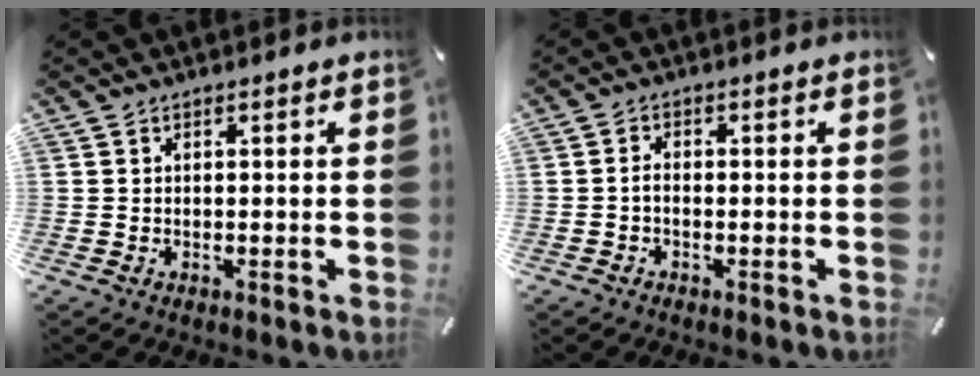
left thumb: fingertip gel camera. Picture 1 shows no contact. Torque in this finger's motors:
{"motor_torque": [-0.11, -0.20, 0.23, 0.34, -0.01]}